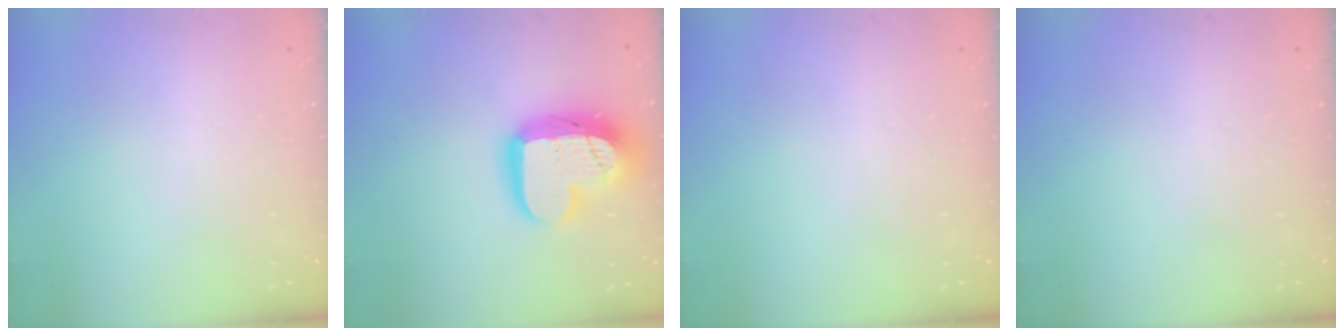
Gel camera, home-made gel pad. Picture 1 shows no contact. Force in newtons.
{"total": 20.6, "press": 20.6, "slide": 1.5}
{"total": 0.0}
{"total": 0.0}